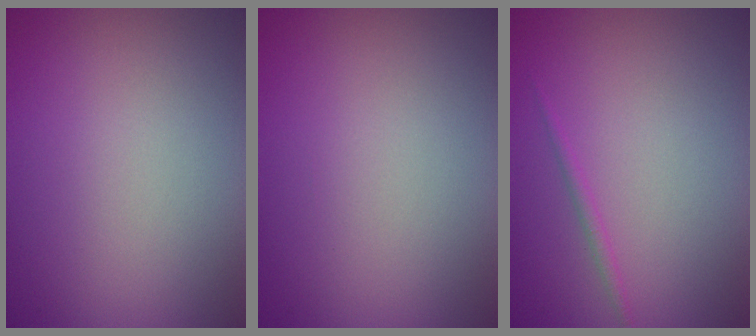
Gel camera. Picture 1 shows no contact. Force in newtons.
{"total": 0.0}
{"total": 0.8, "press": 0.8, "slide": 0.1}